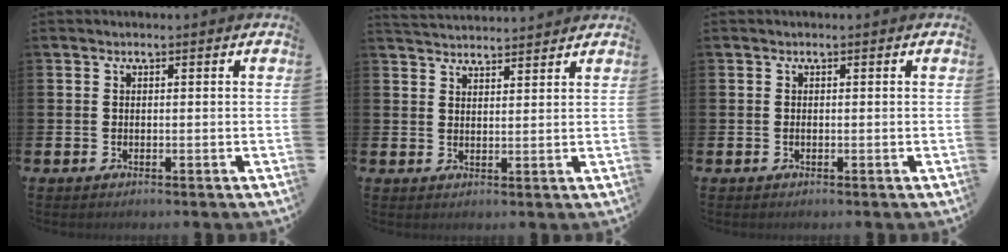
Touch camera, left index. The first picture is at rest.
{"total": 3.4, "force": [3.4, 0.2, 0.0], "torque": [-0.009, -0.018, 0.063]}
{"total": 0.0}